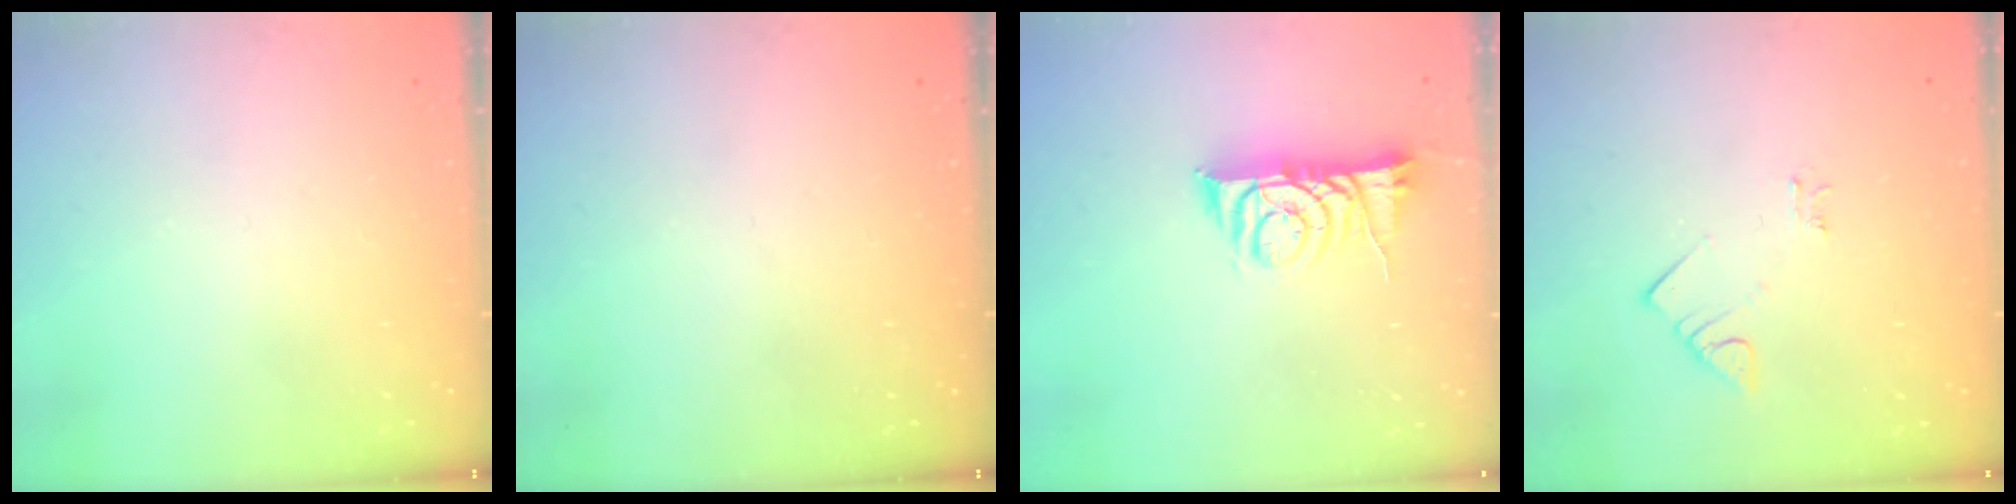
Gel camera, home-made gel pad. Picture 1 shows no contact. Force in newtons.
{"total": 0.0}
{"total": 8.3, "press": 8.3, "slide": 0.6}
{"total": 3.2, "press": 3.2, "slide": 0.1}